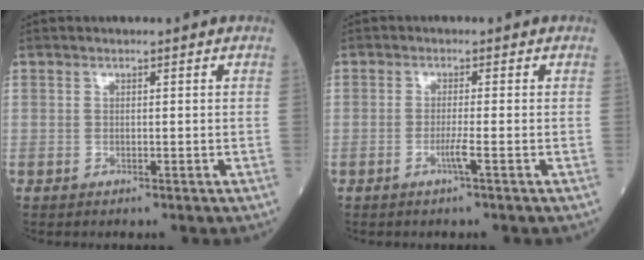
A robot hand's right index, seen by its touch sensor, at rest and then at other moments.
{"total": 1.9, "force": [-0.9, -0.5, 1.6], "torque": [-0.032, -0.002, -0.021]}